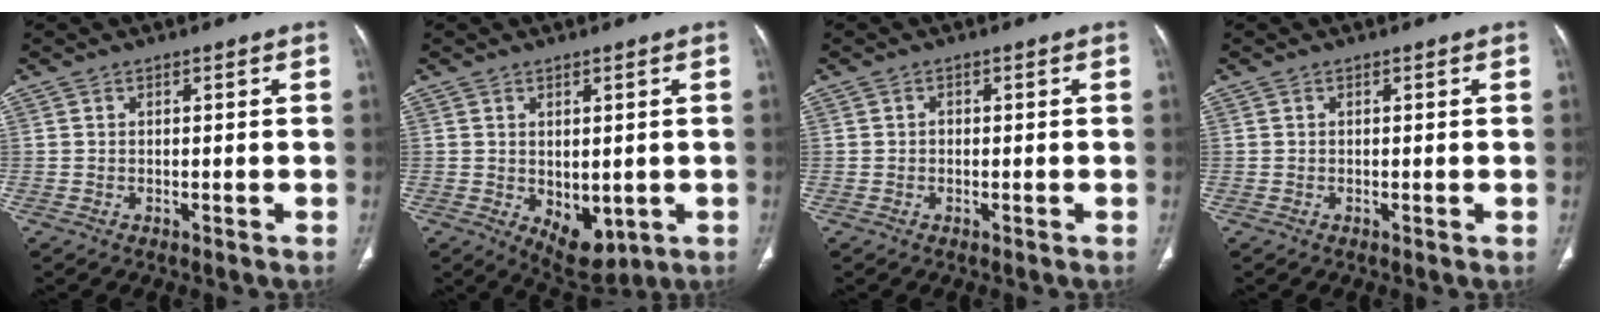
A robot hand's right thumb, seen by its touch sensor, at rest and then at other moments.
{"total": 7.5, "force": [-1.4, 4.4, 5.9], "torque": [-0.065, -0.011, 0.003]}
{"total": 0.6, "force": [-0.1, 0.6, 0.2], "torque": [0.000, 0.003, -0.003]}
{"total": 0.0}